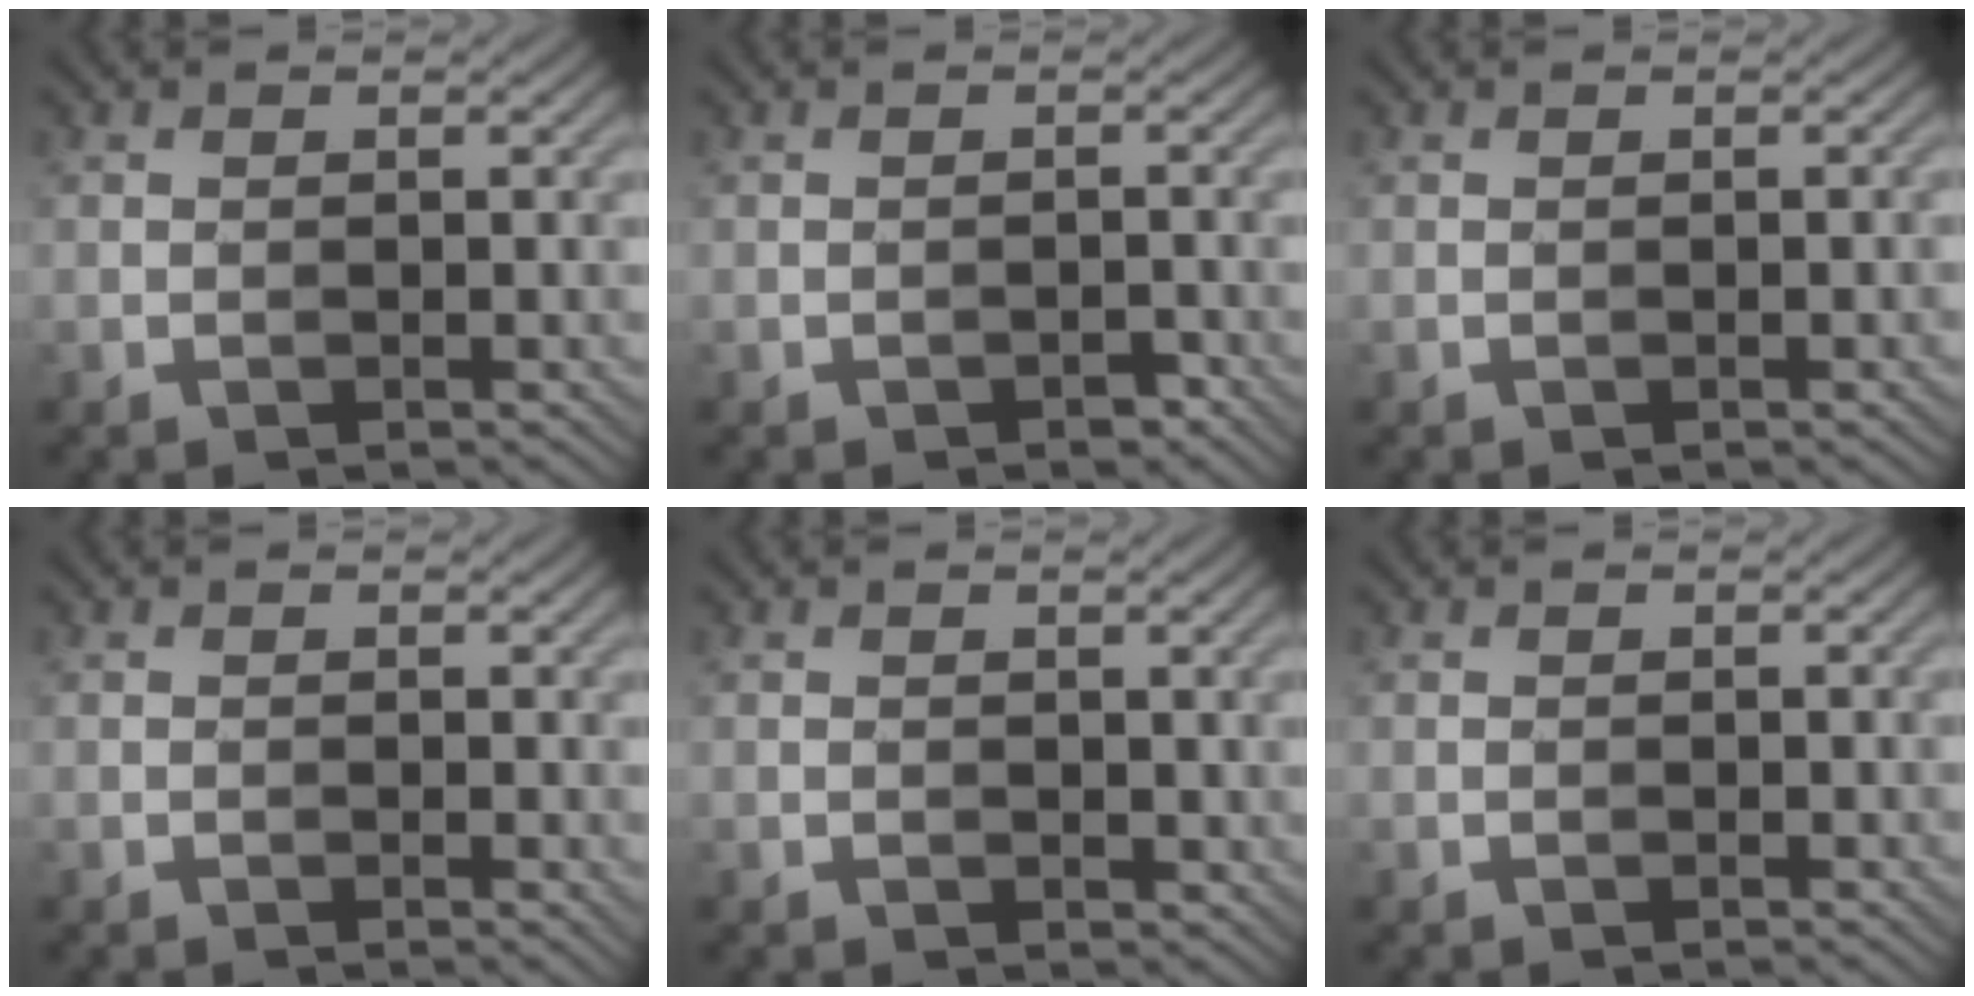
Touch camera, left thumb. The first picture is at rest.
{"total": 1.0, "force": [-0.8, 0.4, 0.4], "torque": [-0.005, -0.001, -0.016]}
{"total": 0.0}
{"total": 0.7, "force": [0.3, 0.5, 0.5], "torque": [-0.007, -0.001, 0.006]}
{"total": 1.2, "force": [0.6, 0.9, 0.6], "torque": [-0.013, -0.001, 0.011]}
{"total": 0.0}